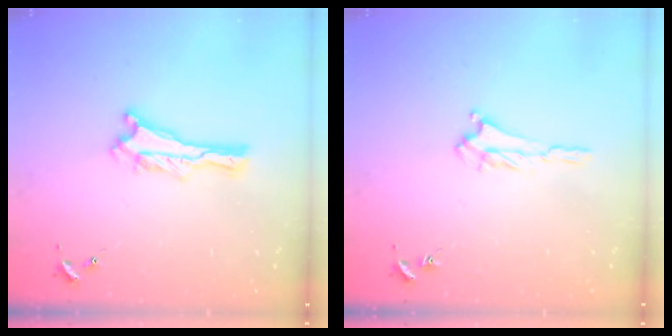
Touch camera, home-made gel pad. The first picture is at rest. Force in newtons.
{"total": 2.0, "press": 2.0, "slide": 0.5}